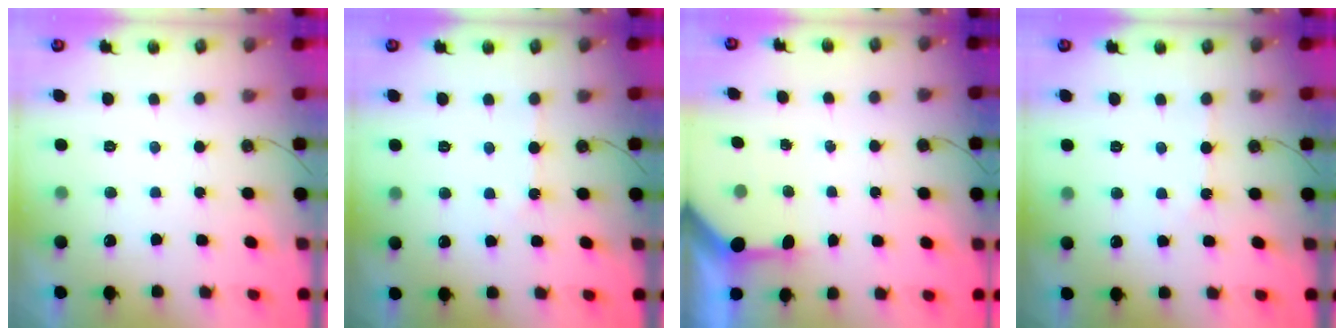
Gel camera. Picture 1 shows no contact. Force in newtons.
{"total": 1.9, "press": 1.8, "slide": 0.4}
{"total": 3.4, "press": 3.4, "slide": 0.4}
{"total": 1.9, "press": 1.8, "slide": 0.4}